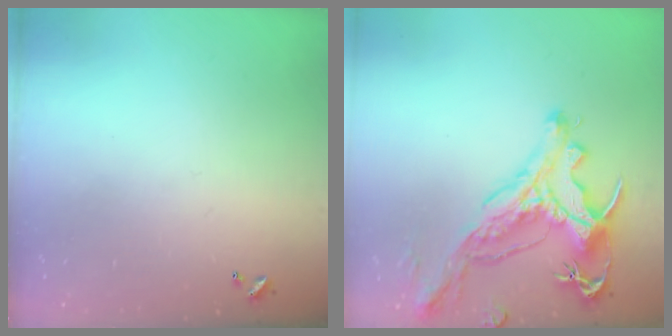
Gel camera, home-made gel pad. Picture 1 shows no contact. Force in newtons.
{"total": 3.1, "press": 2.8, "slide": 1.2}